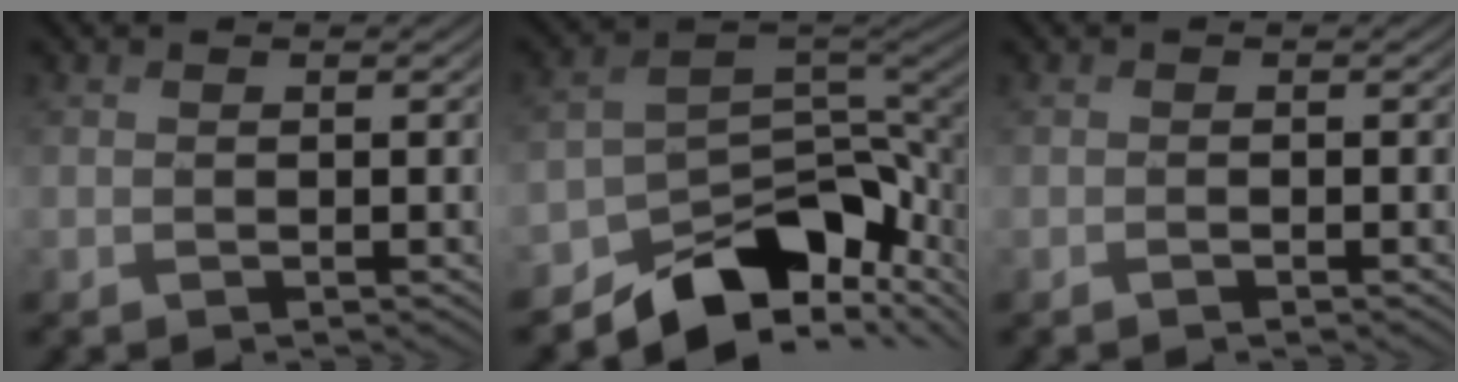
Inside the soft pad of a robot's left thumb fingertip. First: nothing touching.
{"total": 12.9, "force": [-8.1, 6.6, 7.4], "torque": [-0.116, -0.011, -0.145]}
{"total": 0.6, "force": [-0.5, 0.2, 0.2], "torque": [-0.002, -0.004, -0.008]}